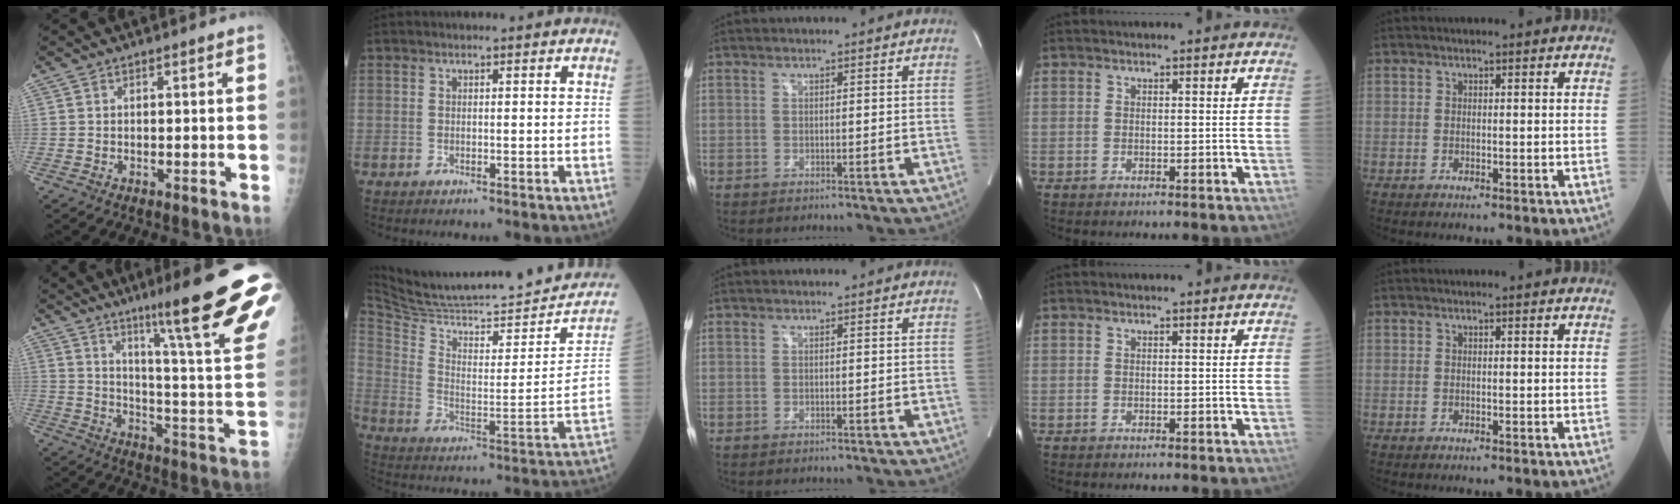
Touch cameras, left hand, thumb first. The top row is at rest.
{"thumb": {"total": 24.8, "force": [16.1, 1.2, 18.8], "torque": [-0.237, -0.088, 0.229]}, "index": {"total": 24.2, "force": [23.1, 2.0, 7.0], "torque": [-0.127, -0.066, 0.342]}}